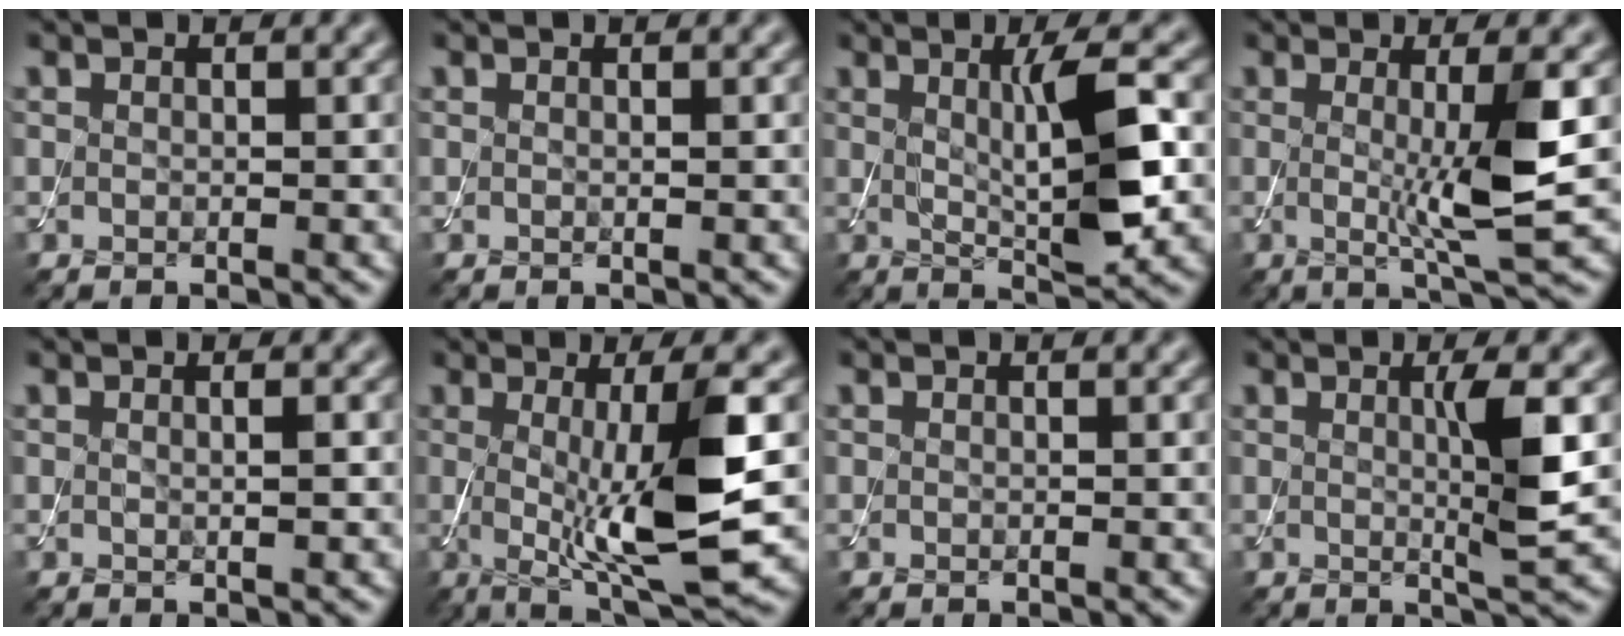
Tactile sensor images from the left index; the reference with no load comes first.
{"total": 0.0}
{"total": 6.2, "force": [0.7, 1.1, 6.1], "torque": [-0.098, -0.003, 0.017]}
{"total": 6.0, "force": [0.0, 0.8, 5.9], "torque": [-0.100, -0.012, 0.002]}
{"total": 1.0, "force": [0.1, 0.2, 0.9], "torque": [-0.012, 0.000, -0.001]}
{"total": 10.0, "force": [-0.2, 2.0, 9.8], "torque": [-0.152, -0.012, 0.007]}
{"total": 0.0}
{"total": 3.8, "force": [0.4, 0.3, 3.8], "torque": [-0.062, -0.007, 0.005]}